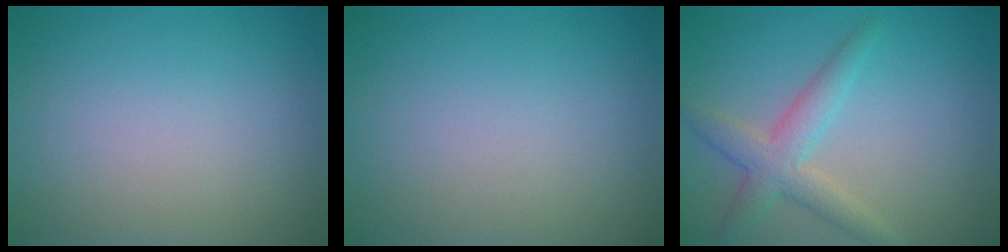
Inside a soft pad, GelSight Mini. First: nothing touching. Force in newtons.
{"total": 0.0}
{"total": 3.5, "press": 3.5, "slide": 0.2}